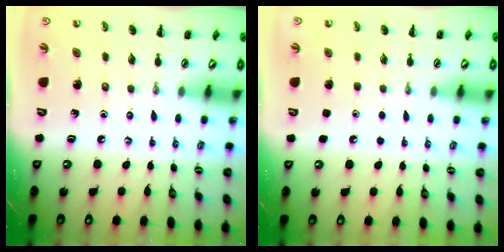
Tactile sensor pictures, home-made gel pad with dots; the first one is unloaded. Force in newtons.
{"total": 1.7, "press": 1.7, "slide": 0.1}